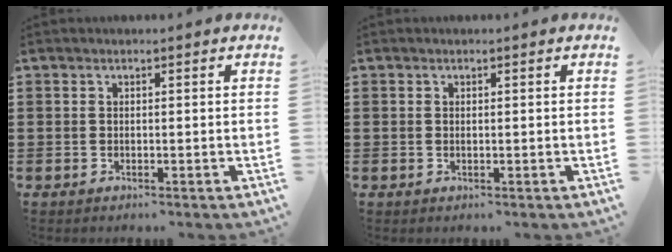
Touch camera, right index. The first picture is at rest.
{"total": 0.0}